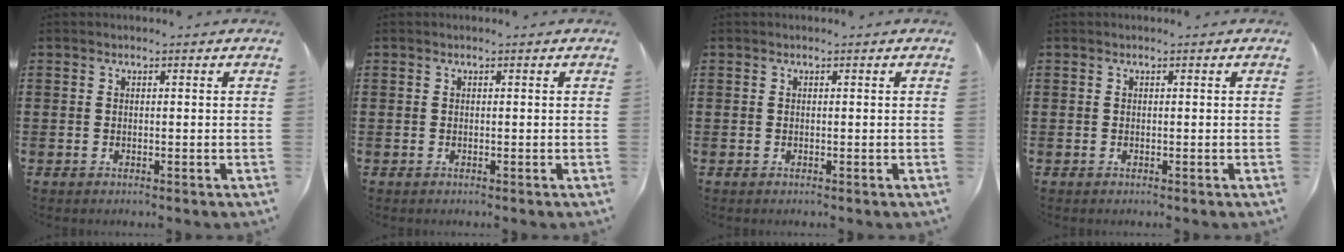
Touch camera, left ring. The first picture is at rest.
{"total": 0.0}
{"total": 0.0}
{"total": 0.0}